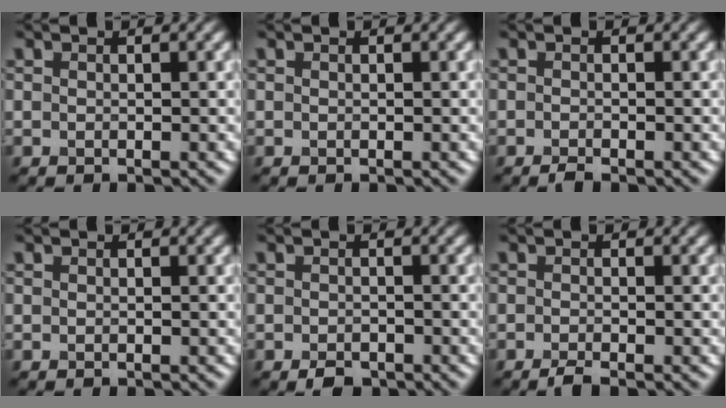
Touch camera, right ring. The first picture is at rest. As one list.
[{"total": 0.0}, {"total": 0.7, "force": [-0.6, 0.1, 0.4], "torque": [-0.007, 0.001, -0.013]}, {"total": 0.0}, {"total": 1.8, "force": [-1.3, 0.9, 0.8], "torque": [-0.013, -0.003, -0.023]}, {"total": 1.1, "force": [-0.9, 0.2, 0.7], "torque": [-0.015, -0.001, -0.019]}]